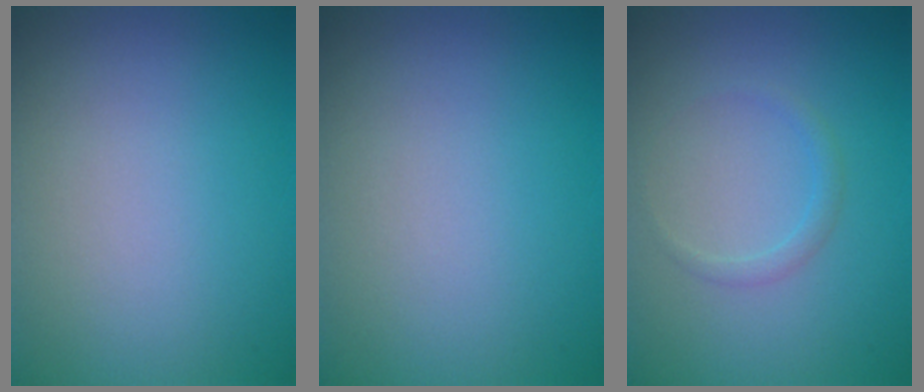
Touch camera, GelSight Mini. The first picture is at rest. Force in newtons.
{"total": 0.0}
{"total": 1.0, "press": 1.0, "slide": 0.0}